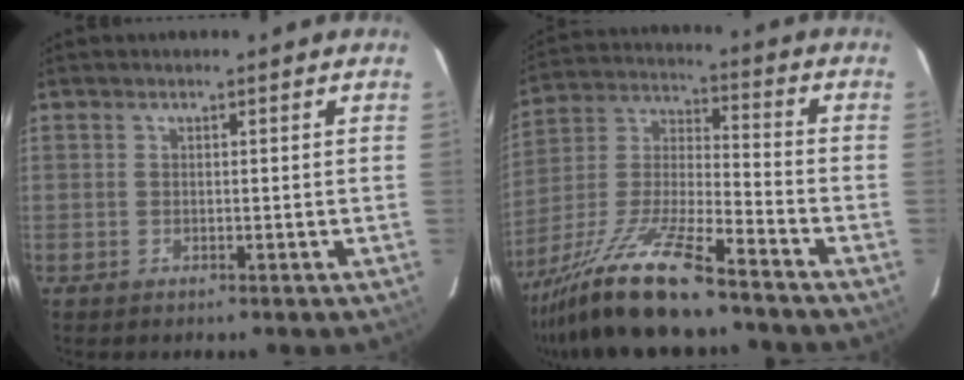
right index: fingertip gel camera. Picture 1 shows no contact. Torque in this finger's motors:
{"motor_torque": [1.13, -1.01, 0.83, 0.21]}